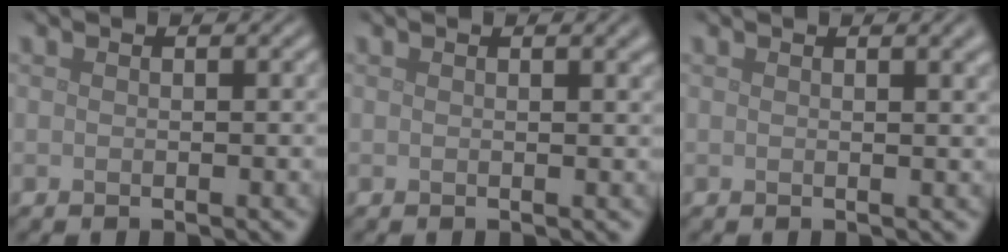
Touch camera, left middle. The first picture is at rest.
{"total": 1.5, "force": [0.8, 0.5, 1.1], "torque": [-0.006, 0.006, 0.011]}
{"total": 2.5, "force": [1.3, 0.9, 1.9], "torque": [-0.008, 0.007, 0.014]}